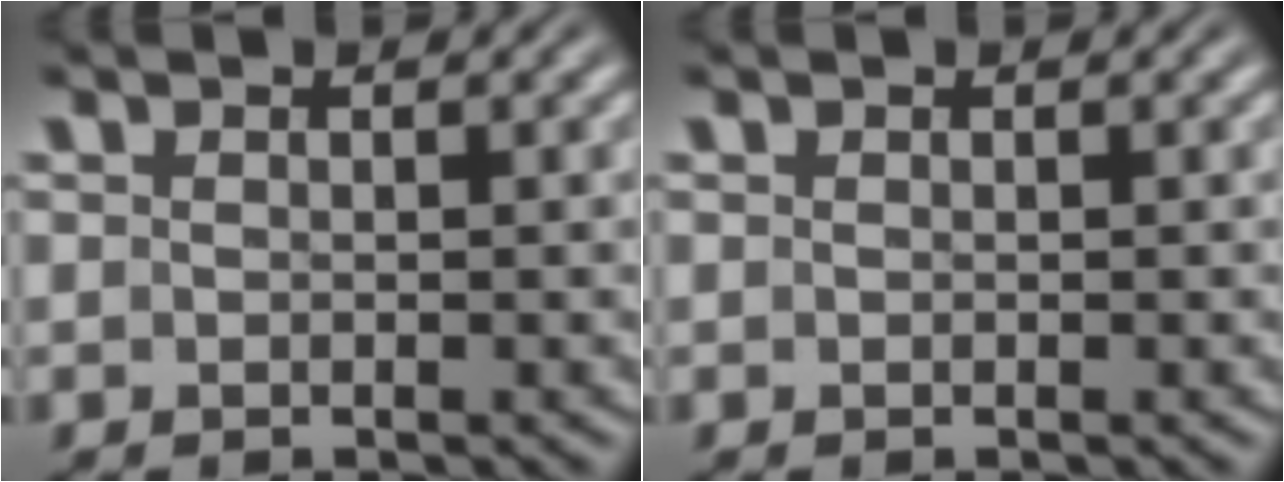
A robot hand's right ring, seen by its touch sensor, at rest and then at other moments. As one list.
[{"total": 0.0}]